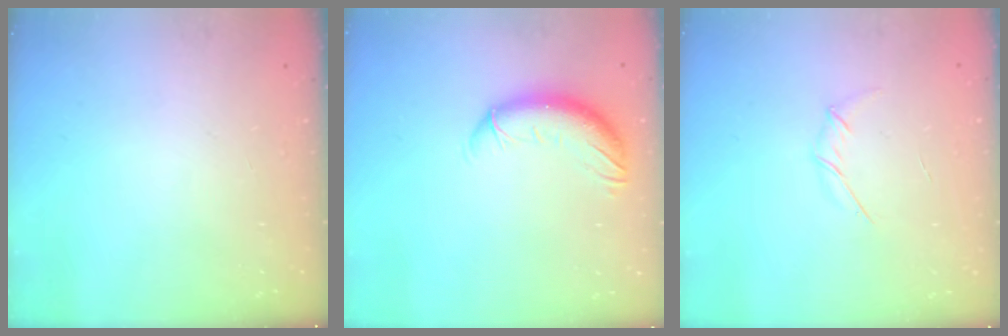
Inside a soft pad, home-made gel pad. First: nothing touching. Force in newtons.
{"total": 10.6, "press": 10.4, "slide": 2.0}
{"total": 4.1, "press": 3.9, "slide": 1.1}